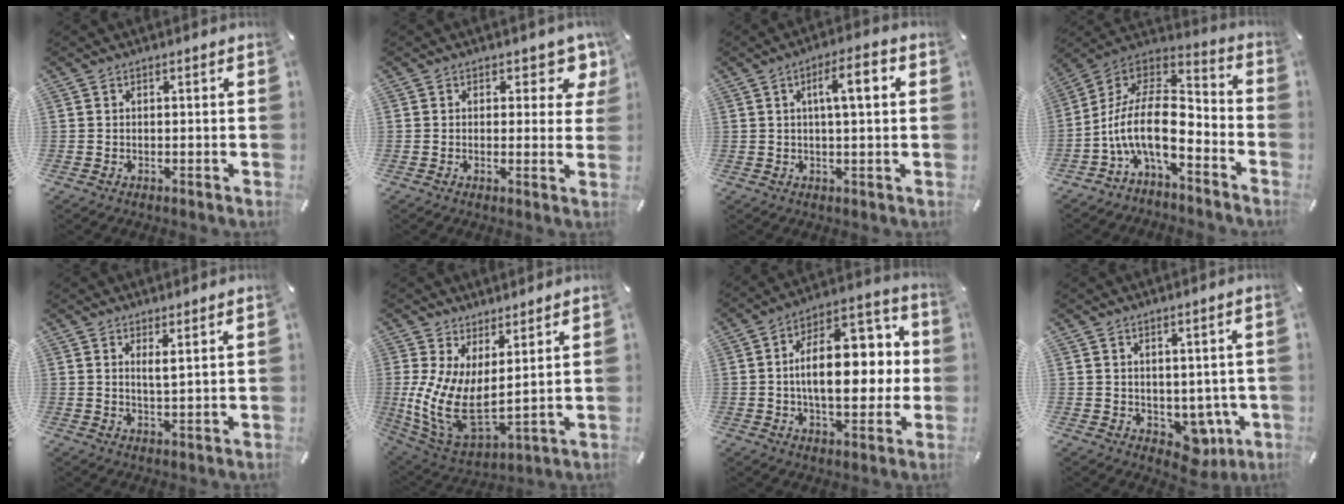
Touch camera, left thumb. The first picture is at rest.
{"total": 5.7, "force": [3.0, 3.3, 3.4], "torque": [-0.020, -0.016, 0.045]}
{"total": 8.0, "force": [2.0, 1.9, 7.5], "torque": [-0.126, -0.001, 0.024]}
{"total": 16.7, "force": [-6.4, 8.0, 13.1], "torque": [-0.288, 0.006, -0.117]}
{"total": 3.0, "force": [2.0, -0.1, 2.2], "torque": [-0.039, -0.008, 0.033]}
{"total": 10.4, "force": [2.2, 5.4, 8.6], "torque": [-0.201, -0.054, 0.047]}
{"total": 18.3, "force": [0.7, 10.5, 15.0], "torque": [-0.223, 0.002, 0.012]}
{"total": 5.9, "force": [-0.4, 4.9, 3.3], "torque": [-0.019, -0.001, 0.000]}